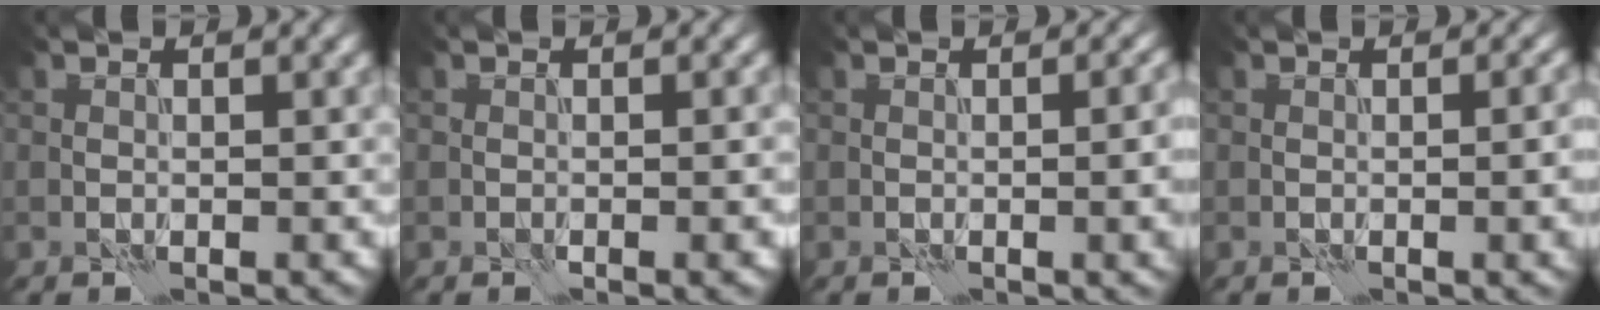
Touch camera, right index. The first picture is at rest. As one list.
[{"total": 1.0, "force": [-0.4, 0.0, 0.9], "torque": [-0.012, -0.004, -0.006]}, {"total": 4.5, "force": [-0.5, 1.6, 4.2], "torque": [-0.043, -0.006, -0.001]}, {"total": 3.5, "force": [-0.5, 1.0, 3.3], "torque": [-0.039, -0.002, -0.003]}]